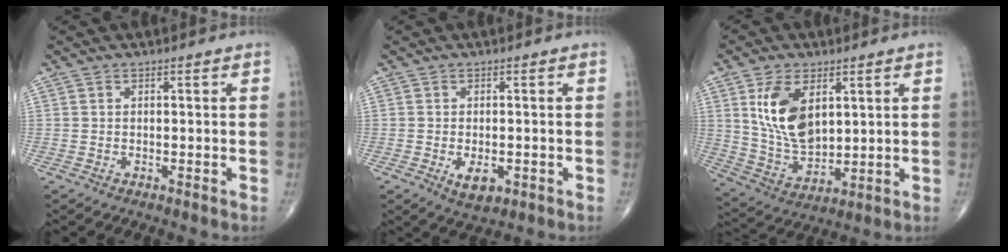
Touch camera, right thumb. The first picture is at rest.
{"total": 4.1, "force": [-1.3, 2.2, 3.2], "torque": [-0.045, -0.004, -0.013]}
{"total": 12.8, "force": [3.9, 7.3, 9.7], "torque": [-0.168, -0.022, 0.086]}